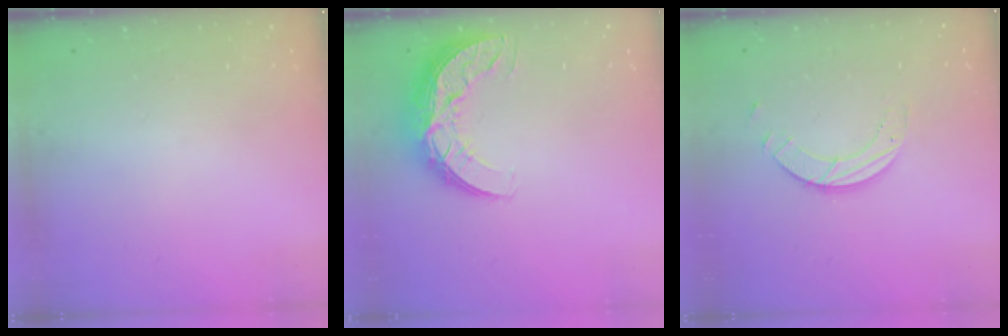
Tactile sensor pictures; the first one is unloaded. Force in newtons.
{"total": 12.6, "press": 12.6, "slide": 0.8}
{"total": 4.2, "press": 4.2, "slide": 0.3}